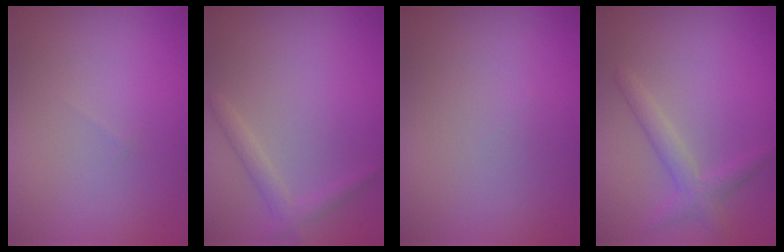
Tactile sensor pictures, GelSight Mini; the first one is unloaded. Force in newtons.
{"total": 1.5, "press": 1.5, "slide": 0.1}
{"total": 0.0}
{"total": 2.2, "press": 2.2, "slide": 0.1}